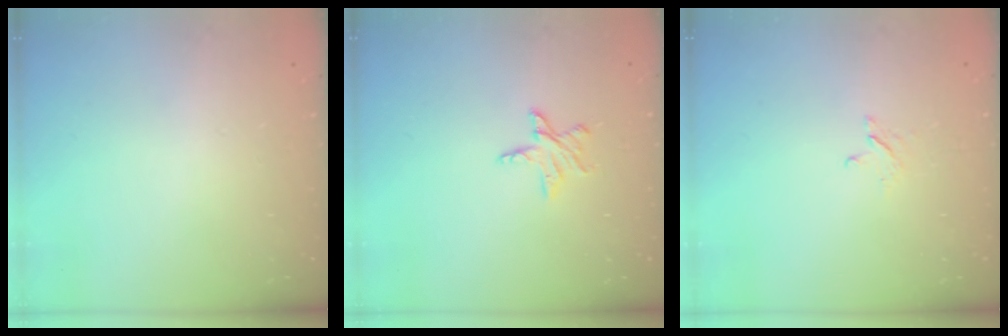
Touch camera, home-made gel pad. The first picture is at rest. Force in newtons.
{"total": 6.7, "press": 6.6, "slide": 0.6}
{"total": 2.6, "press": 2.6, "slide": 0.3}